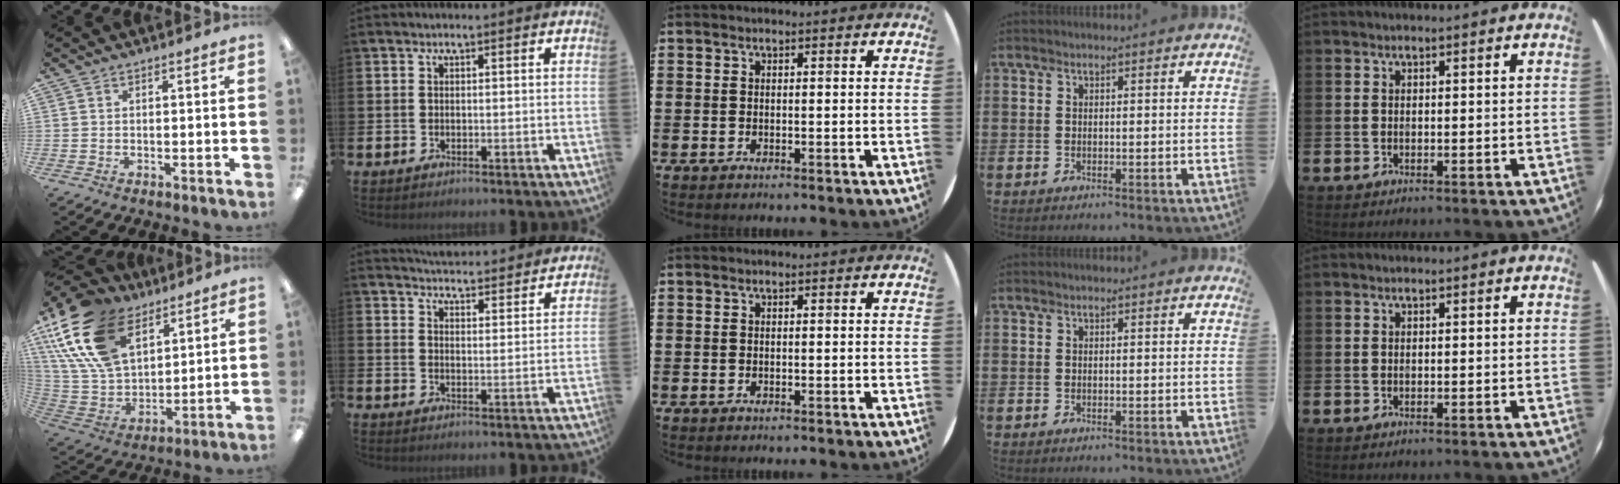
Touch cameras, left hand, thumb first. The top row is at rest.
{"thumb": {"total": 22.3, "force": [12.0, 13.4, 13.1], "torque": [-0.306, -0.044, 0.221]}, "index": {"total": 5.0, "force": [5.0, 0.3, 0.0], "torque": [-0.003, -0.043, 0.088]}}